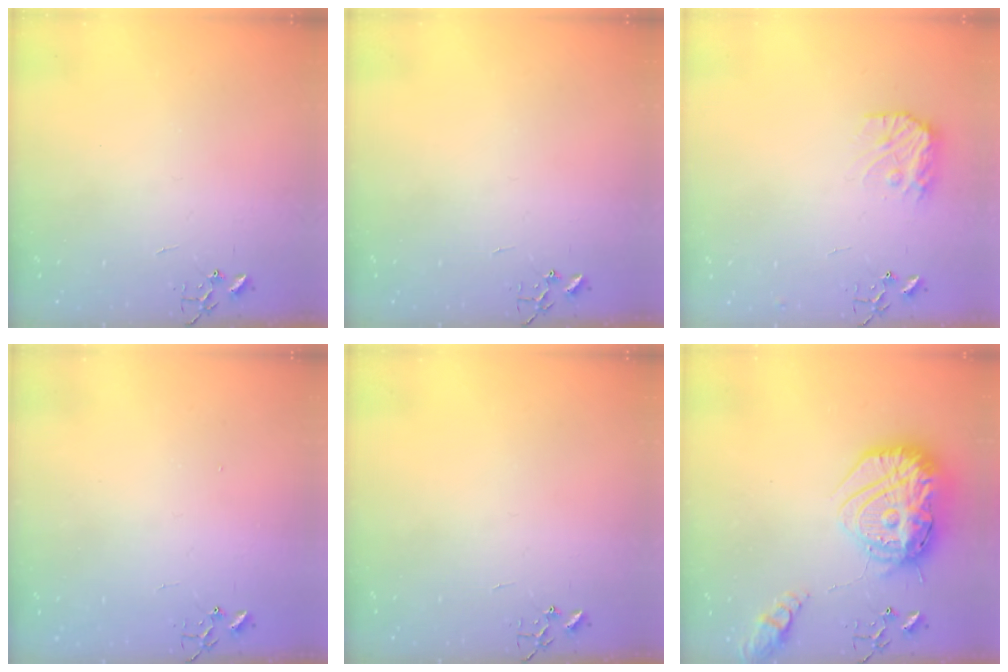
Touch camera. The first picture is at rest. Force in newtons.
{"total": 0.0}
{"total": 10.4, "press": 10.4, "slide": 0.6}
{"total": 1.4, "press": 1.4, "slide": 0.3}
{"total": 0.0}
{"total": 27.0, "press": 26.8, "slide": 2.8}